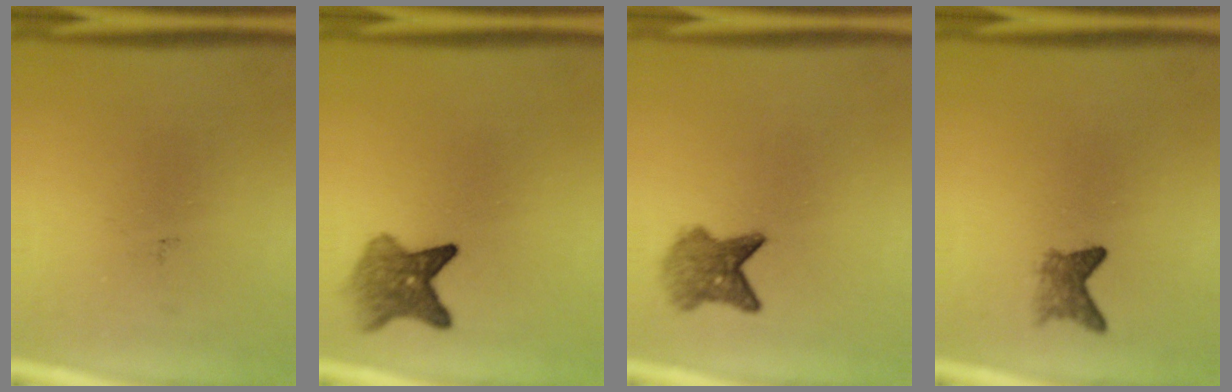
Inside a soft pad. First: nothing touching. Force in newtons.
{"total": 5.1}
{"total": 4.5}
{"total": 2.5}